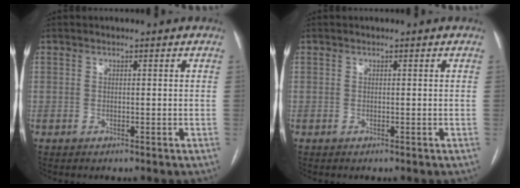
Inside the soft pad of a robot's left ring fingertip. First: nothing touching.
{"total": 0.0}